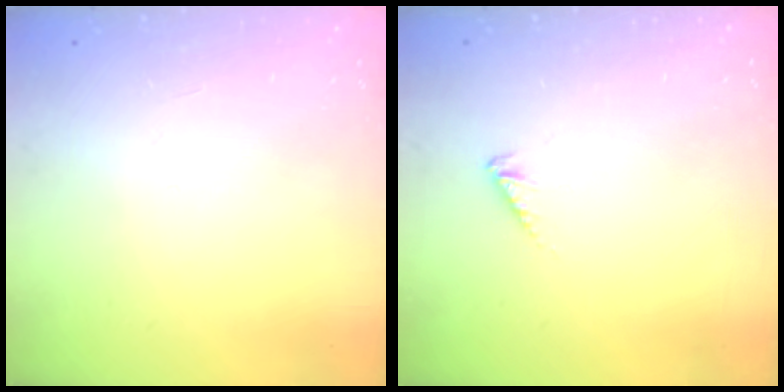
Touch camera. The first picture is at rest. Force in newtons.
{"total": 2.9, "press": 2.9, "slide": 0.5}